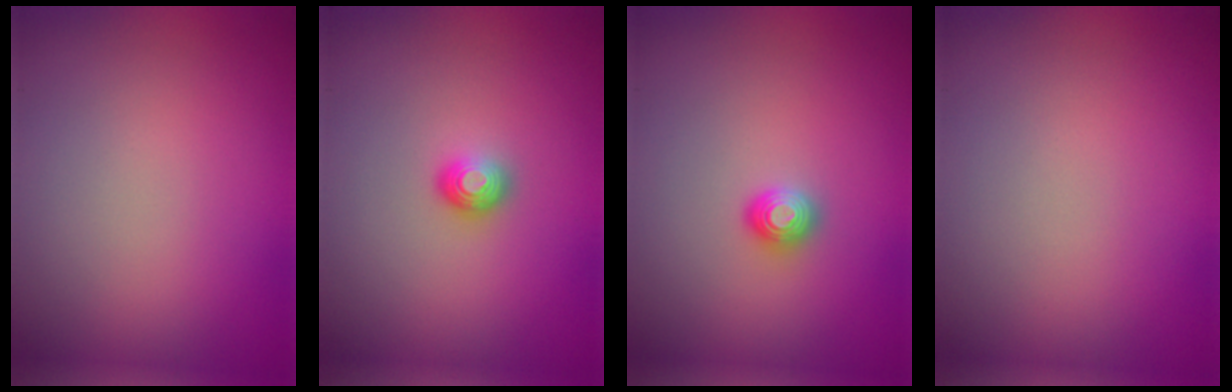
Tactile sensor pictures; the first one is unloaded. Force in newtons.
{"total": 1.5, "press": 1.1, "slide": 1.0}
{"total": 1.2, "press": 1.2, "slide": 0.2}
{"total": 0.0}